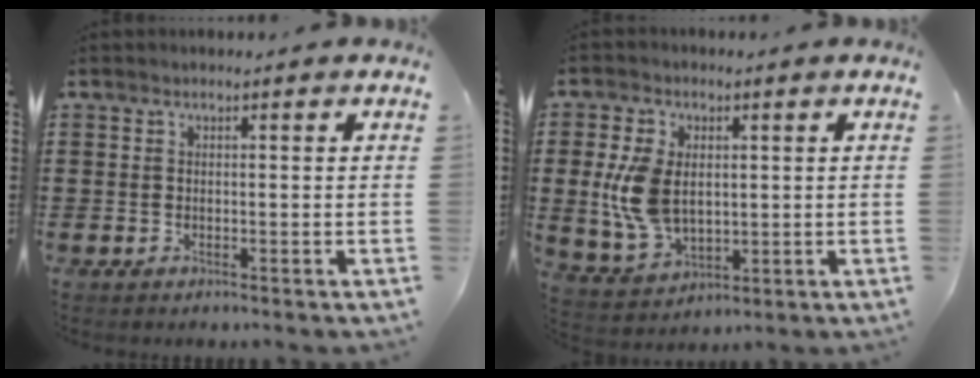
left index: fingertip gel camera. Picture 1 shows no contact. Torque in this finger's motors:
{"motor_torque": [0.99, -0.07, 0.69, 0.14]}